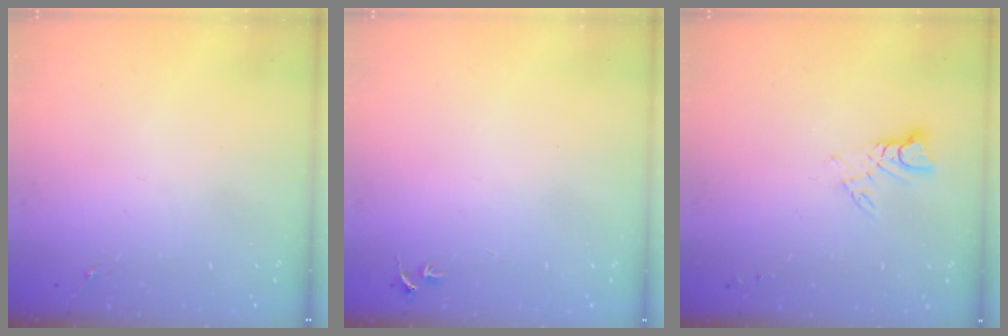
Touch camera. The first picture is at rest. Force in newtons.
{"total": 2.7, "press": 2.7, "slide": 0.3}
{"total": 4.5, "press": 4.5, "slide": 0.5}